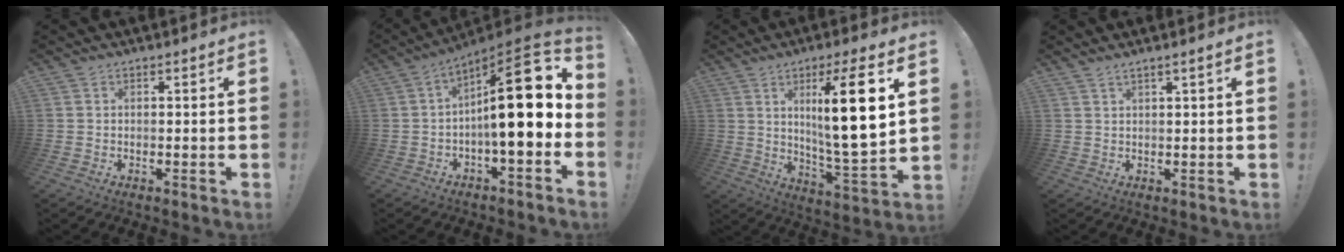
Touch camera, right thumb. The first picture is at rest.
{"total": 19.2, "force": [1.7, 5.0, 18.4], "torque": [-0.271, -0.004, 0.024]}
{"total": 17.8, "force": [5.8, 2.7, 16.6], "torque": [-0.266, -0.028, 0.073]}
{"total": 1.7, "force": [1.2, 0.0, 1.2], "torque": [-0.032, -0.001, 0.023]}